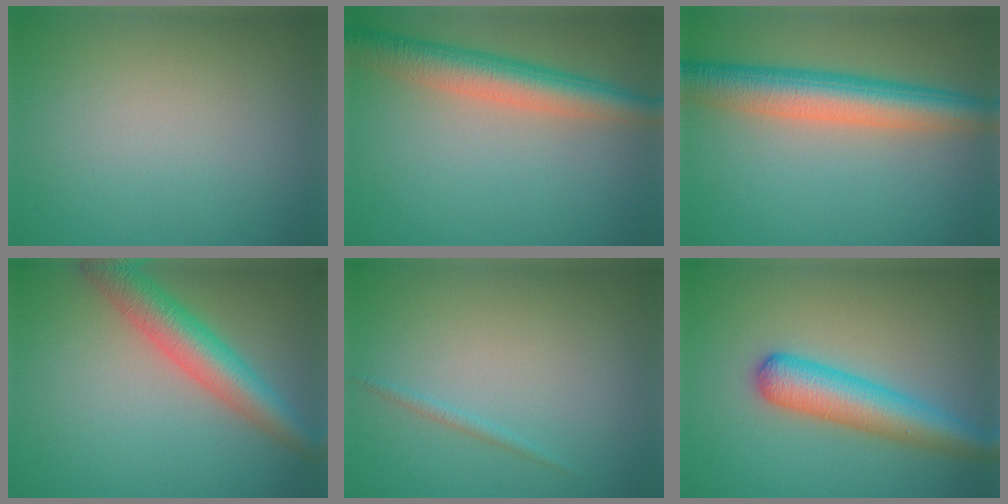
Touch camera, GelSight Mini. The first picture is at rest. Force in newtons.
{"total": 5.5, "press": 5.5, "slide": 0.4}
{"total": 6.7, "press": 6.7, "slide": 0.1}
{"total": 5.6, "press": 5.6, "slide": 0.3}
{"total": 0.8, "press": 0.8, "slide": 0.1}
{"total": 5.5, "press": 5.5, "slide": 0.2}